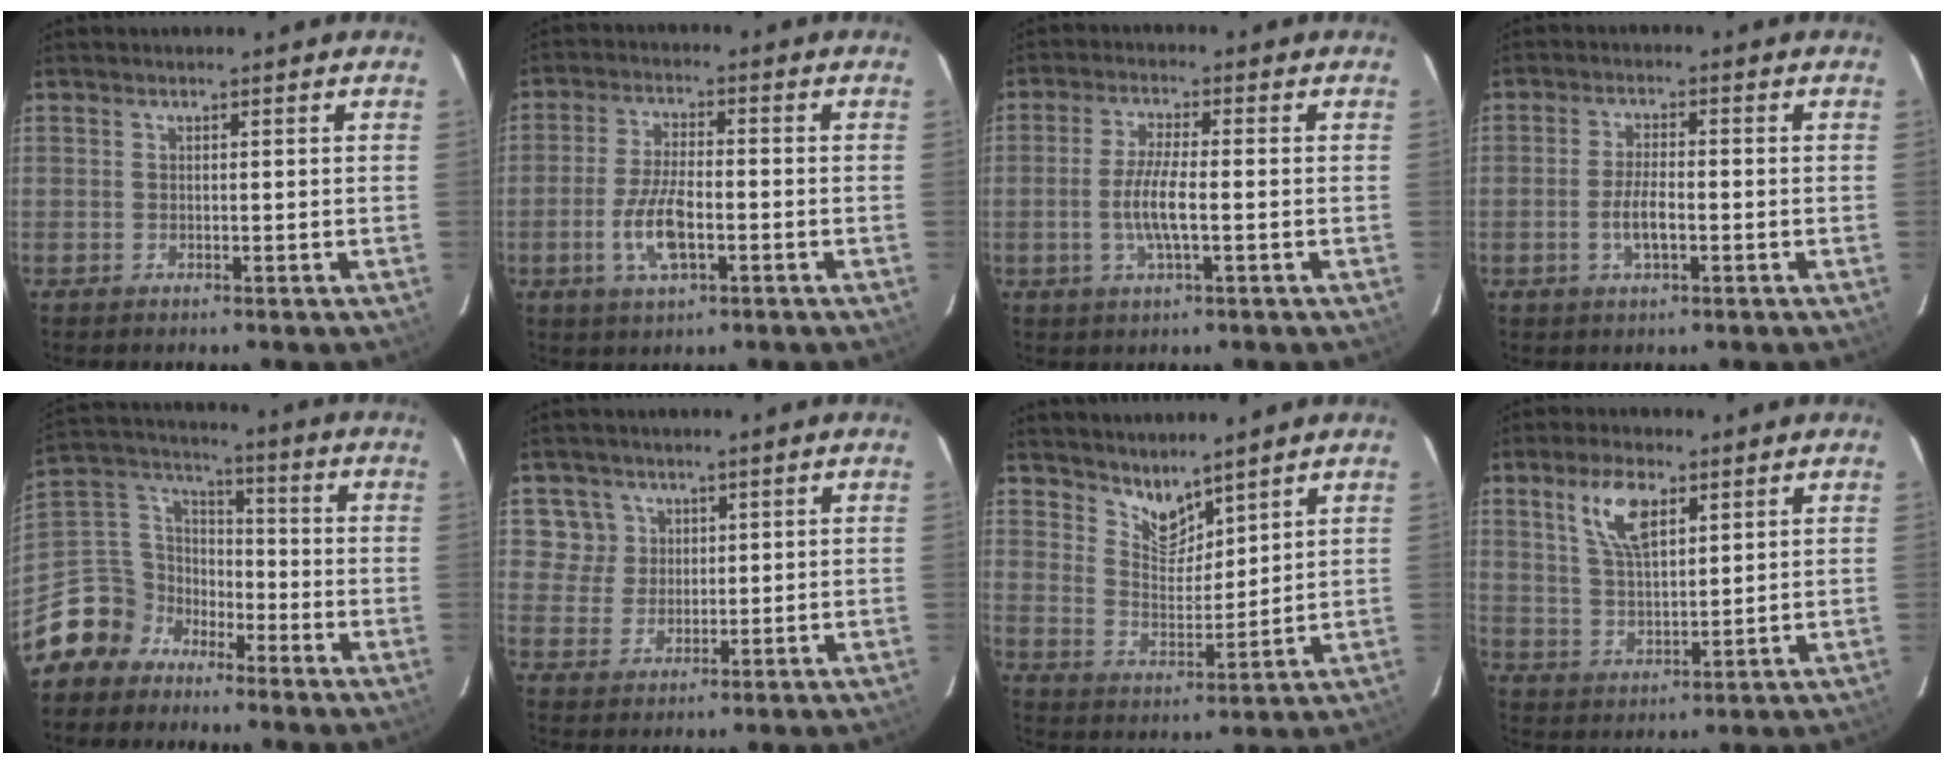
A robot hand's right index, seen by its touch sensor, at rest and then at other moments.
{"total": 8.1, "force": [-2.9, 3.0, 6.9], "torque": [-0.145, -0.001, -0.055]}
{"total": 6.2, "force": [-1.5, 1.0, 6.0], "torque": [-0.120, -0.001, -0.032]}
{"total": 4.6, "force": [-1.7, 1.4, 4.0], "torque": [-0.084, 0.002, -0.032]}
{"total": 11.3, "force": [-8.3, 7.7, 1.2], "torque": [-0.058, 0.051, -0.164]}
{"total": 4.6, "force": [1.8, 4.3, 0.2], "torque": [0.013, 0.020, 0.035]}
{"total": 6.5, "force": [5.8, 2.3, 2.1], "torque": [-0.027, -0.003, 0.110]}
{"total": 8.6, "force": [4.3, 3.7, 6.4], "torque": [-0.124, 0.012, 0.086]}